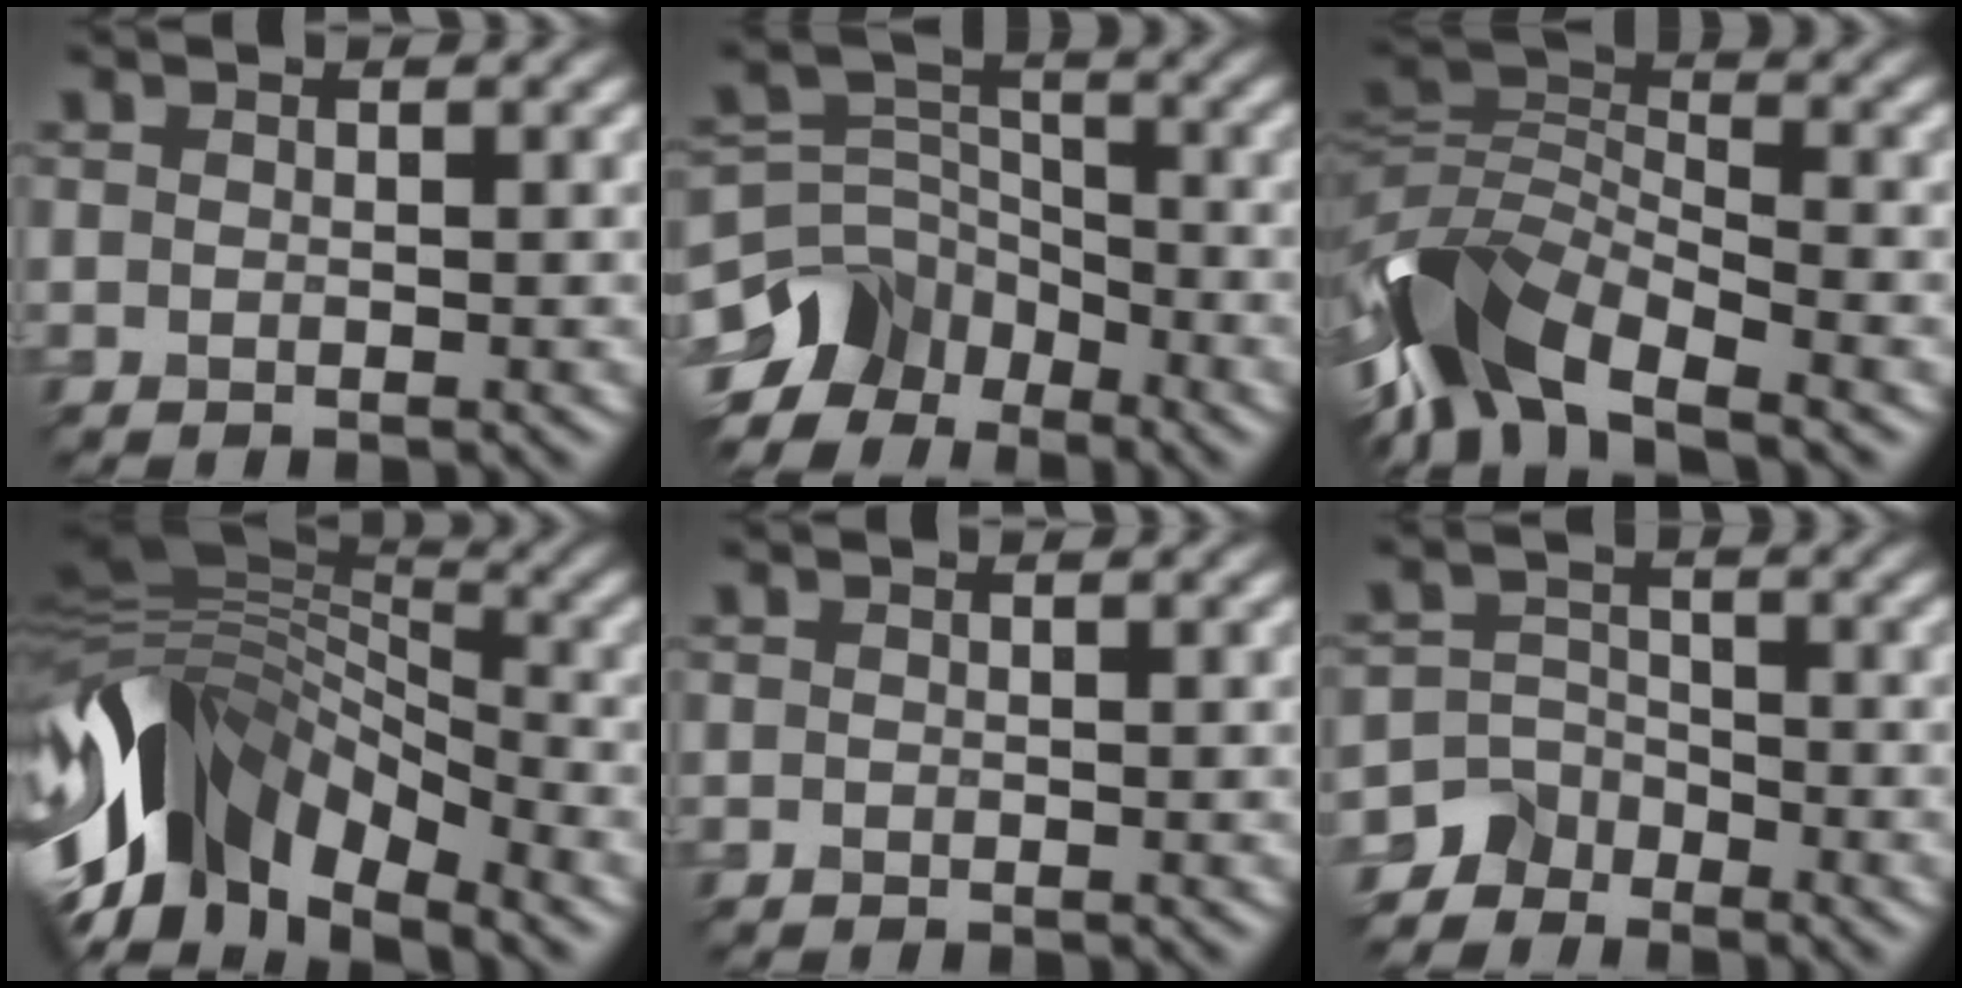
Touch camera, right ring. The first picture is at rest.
{"total": 6.2, "force": [-3.9, 4.3, 2.3], "torque": [-0.032, 0.004, -0.083]}
{"total": 8.5, "force": [-5.0, 3.7, 5.8], "torque": [-0.106, 0.009, -0.116]}
{"total": 12.6, "force": [-4.9, 7.3, 9.0], "torque": [-0.179, 0.015, -0.104]}
{"total": 0.0}
{"total": 2.8, "force": [-2.4, 1.4, -0.5], "torque": [0.020, 0.005, -0.057]}